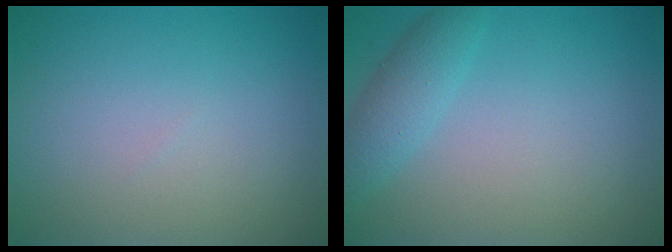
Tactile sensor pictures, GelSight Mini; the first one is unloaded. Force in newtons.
{"total": 2.6, "press": 2.6, "slide": 0.1}